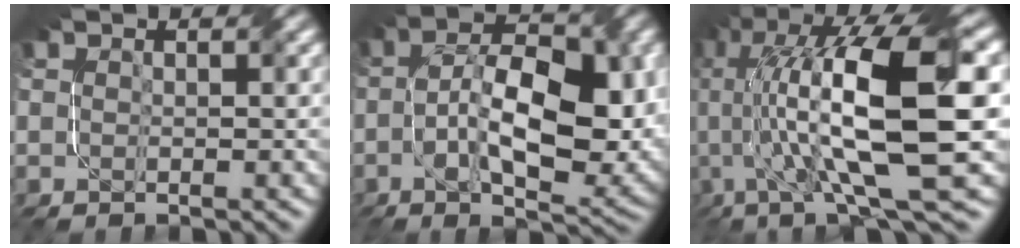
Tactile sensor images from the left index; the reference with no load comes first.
{"total": 12.1, "force": [-1.1, 5.6, 10.6], "torque": [-0.174, 0.000, -0.009]}
{"total": 15.2, "force": [0.6, 3.9, 14.6], "torque": [-0.253, 0.022, 0.021]}